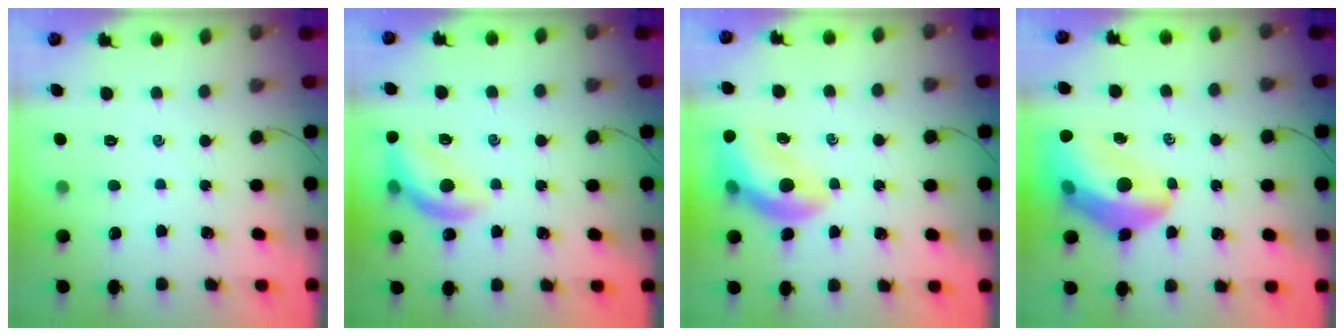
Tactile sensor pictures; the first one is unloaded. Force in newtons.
{"total": 14.4, "press": 14.1, "slide": 3.0}
{"total": 12.6, "press": 12.1, "slide": 3.4}
{"total": 16.8, "press": 16.2, "slide": 4.5}